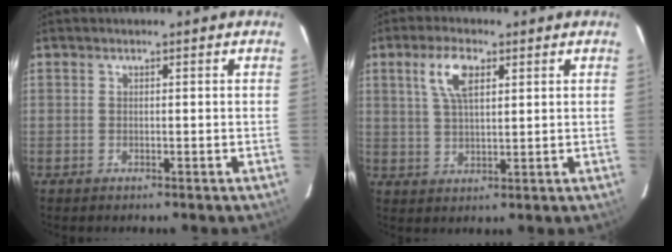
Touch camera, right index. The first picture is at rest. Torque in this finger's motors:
{"motor_torque": [0.86, 0.37, 0.27, 0.07]}